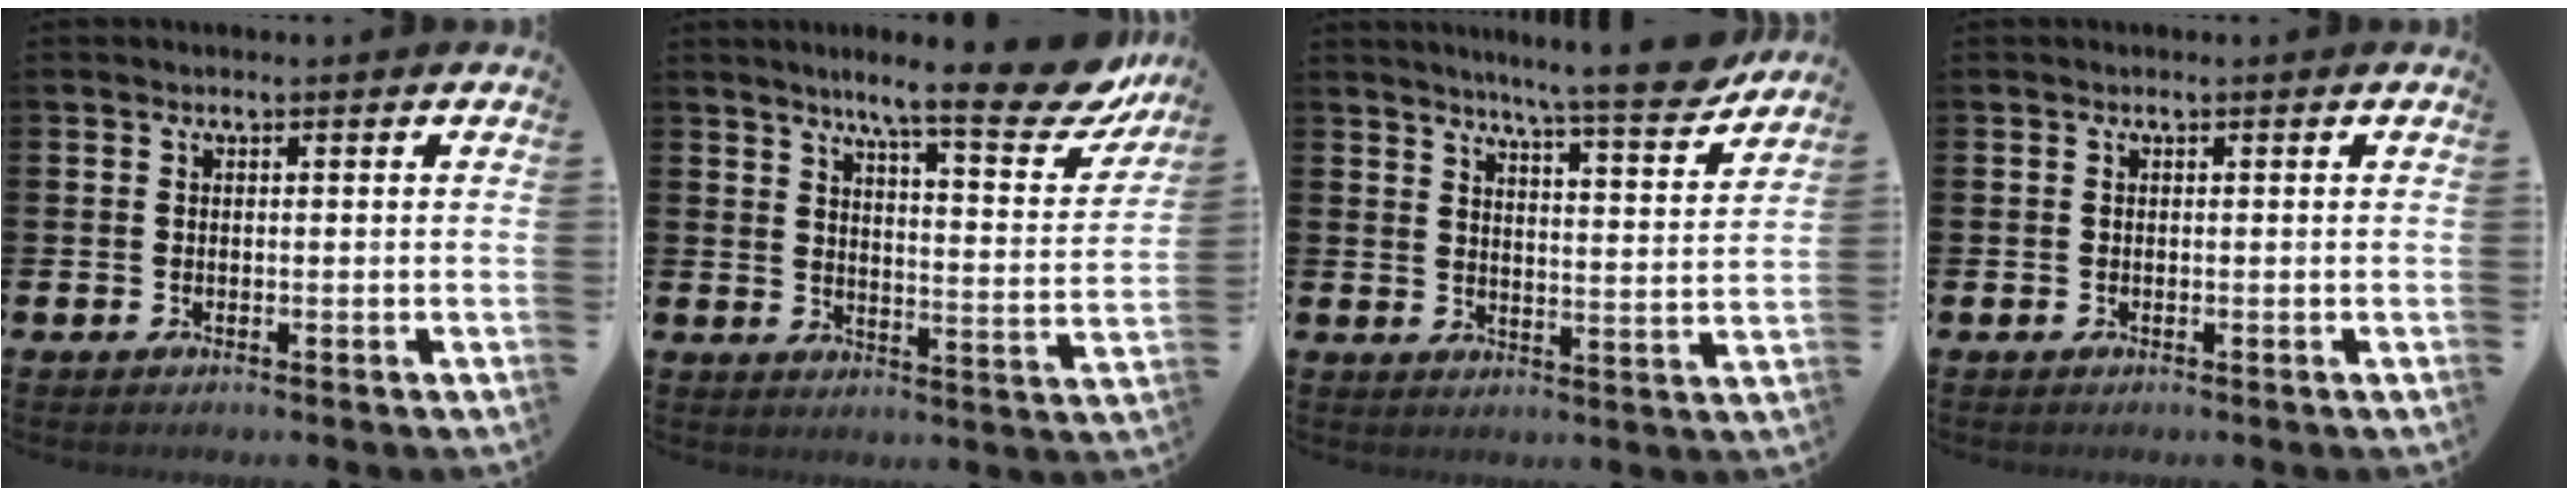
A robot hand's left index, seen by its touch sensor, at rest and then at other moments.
{"total": 11.6, "force": [9.2, 1.8, 6.8], "torque": [-0.111, -0.062, 0.145]}
{"total": 8.3, "force": [7.6, -0.1, 3.3], "torque": [-0.061, -0.050, 0.128]}
{"total": 0.0}